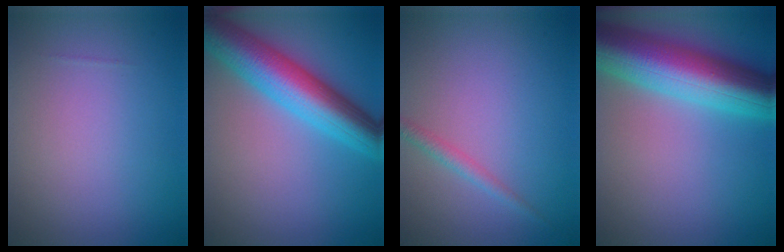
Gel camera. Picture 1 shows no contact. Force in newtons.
{"total": 8.5, "press": 8.5, "slide": 0.3}
{"total": 1.4, "press": 1.4, "slide": 0.0}
{"total": 11.7, "press": 11.7, "slide": 0.2}